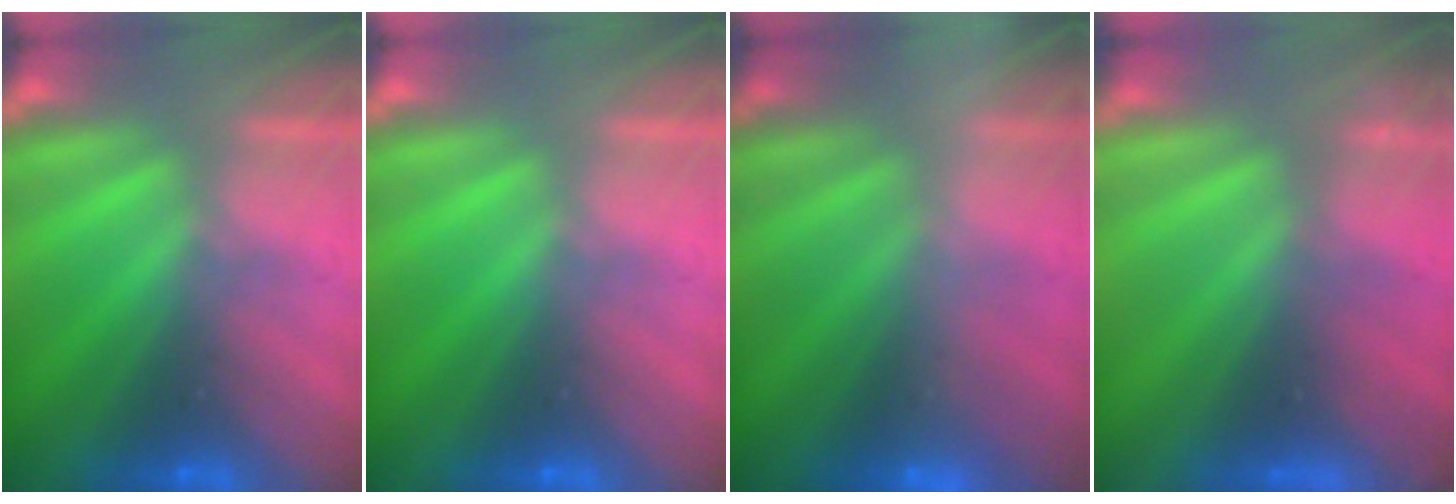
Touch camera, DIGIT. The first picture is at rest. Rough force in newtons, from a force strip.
{"total": 0.0}
{"total": 2.2}
{"total": 3.5}